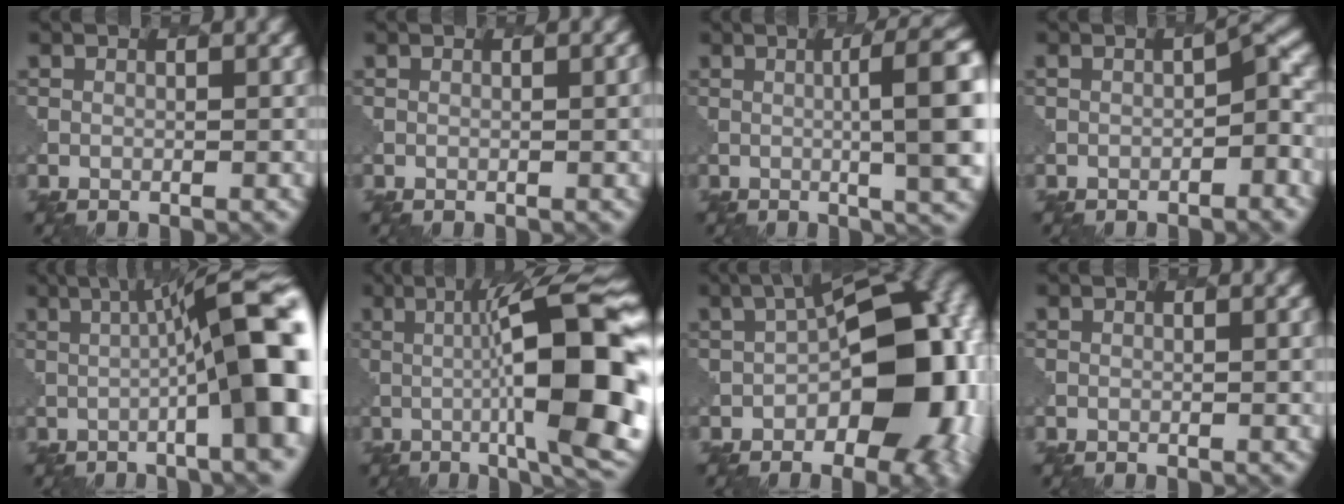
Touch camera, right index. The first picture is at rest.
{"total": 1.0, "force": [0.0, -0.1, 1.0], "torque": [-0.009, 0.000, -0.001]}
{"total": 10.3, "force": [0.6, 2.5, 10.0], "torque": [-0.100, 0.011, 0.014]}
{"total": 2.8, "force": [-1.2, 1.0, 2.4], "torque": [-0.030, 0.009, -0.021]}
{"total": 14.5, "force": [0.5, 3.3, 14.1], "torque": [-0.138, 0.016, 0.009]}
{"total": 13.7, "force": [-0.2, 2.9, 13.4], "torque": [-0.163, 0.011, -0.005]}
{"total": 14.2, "force": [-2.5, 8.0, 11.5], "torque": [-0.134, 0.000, -0.045]}
{"total": 0.6, "force": [0.0, -0.1, 0.6], "torque": [-0.005, 0.000, -0.001]}